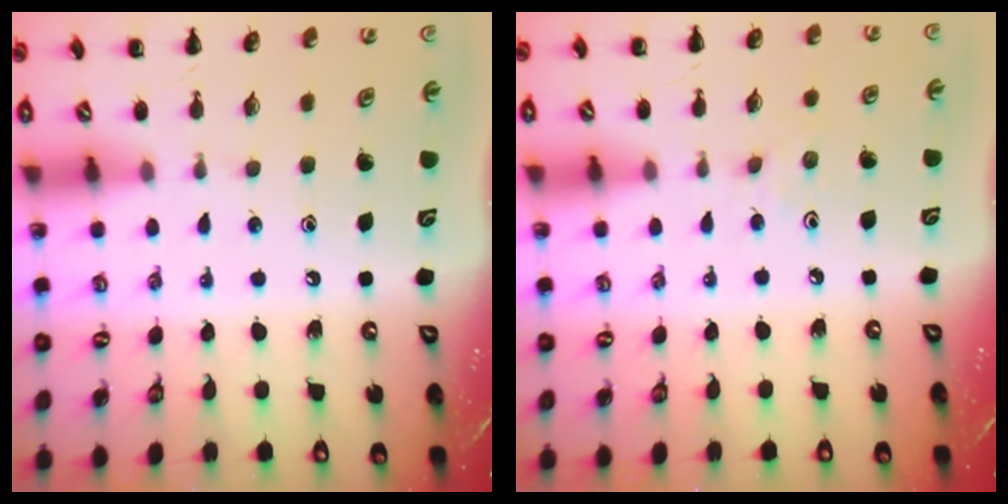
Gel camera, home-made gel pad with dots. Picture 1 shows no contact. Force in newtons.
{"total": 2.5, "press": 2.3, "slide": 1.0}